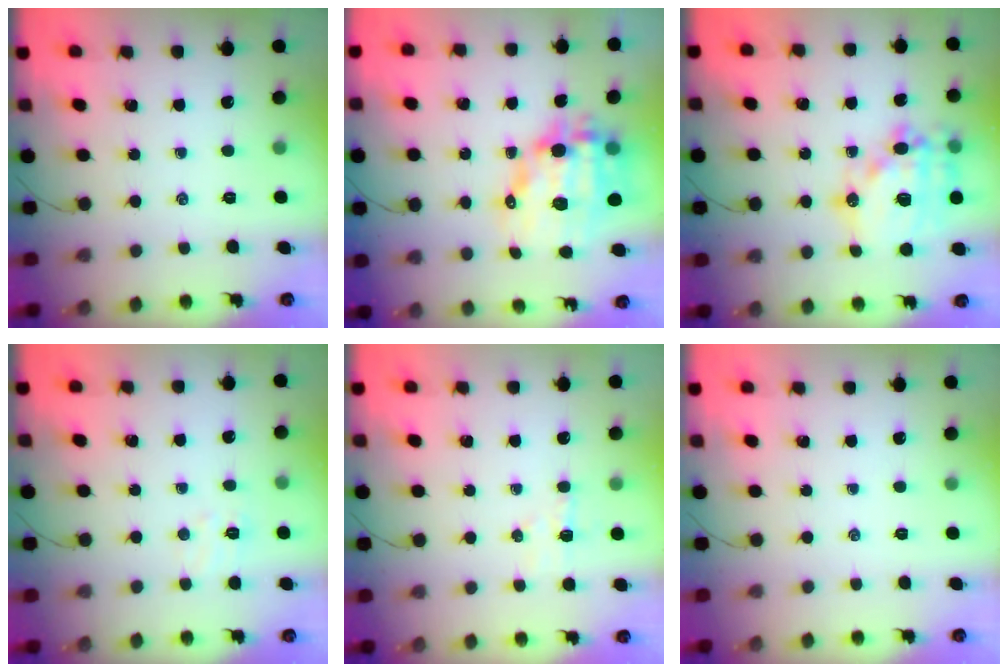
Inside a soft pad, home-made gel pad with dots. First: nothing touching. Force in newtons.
{"total": 15.0, "press": 14.6, "slide": 3.5}
{"total": 19.3, "press": 18.9, "slide": 4.1}
{"total": 5.1, "press": 4.9, "slide": 1.2}
{"total": 4.5, "press": 4.4, "slide": 0.8}
{"total": 0.0}